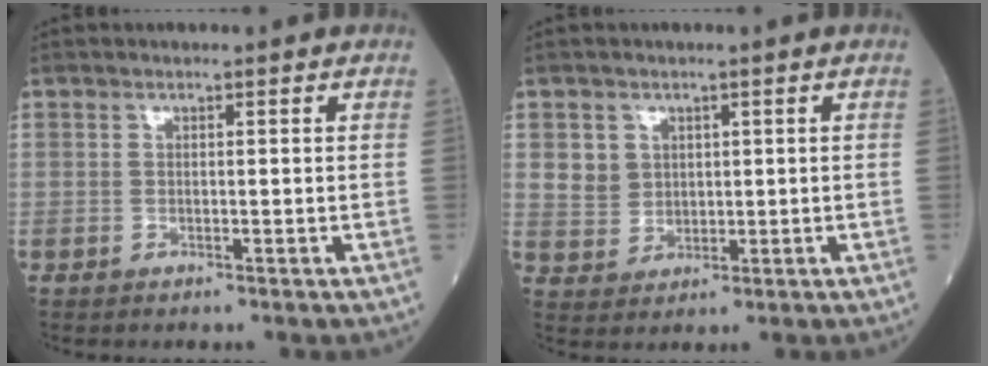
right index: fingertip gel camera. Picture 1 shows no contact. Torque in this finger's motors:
{"motor_torque": [0.20, -0.08, 0.08, 0.00]}